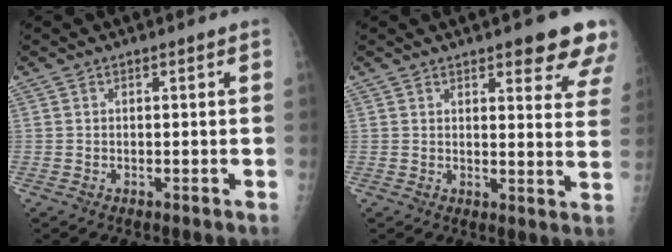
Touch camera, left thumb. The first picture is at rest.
{"total": 12.0, "force": [8.5, 3.4, 7.8], "torque": [-0.057, -0.040, 0.088]}